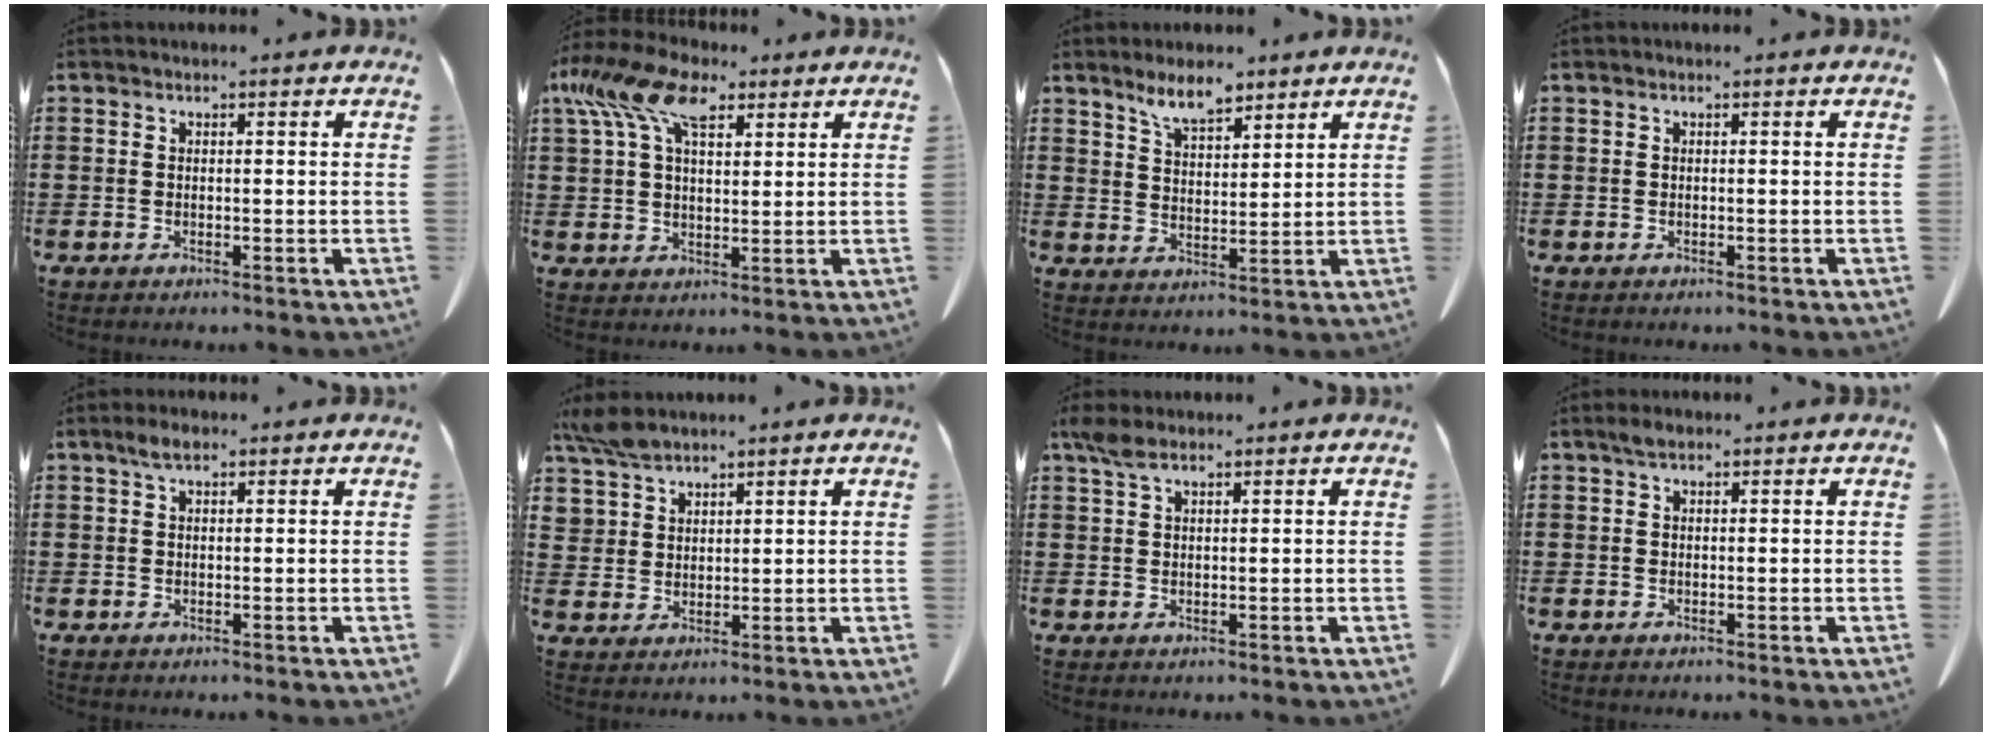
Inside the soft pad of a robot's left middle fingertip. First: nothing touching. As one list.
[{"total": 11.1, "force": [6.4, 5.1, 7.4], "torque": [-0.170, 0.001, 0.118]}, {"total": 5.8, "force": [5.0, 1.6, 2.7], "torque": [-0.066, -0.010, 0.092]}, {"total": 0.0}, {"total": 2.1, "force": [1.3, 0.9, 1.4], "torque": [-0.031, 0.004, 0.024]}, {"total": 4.3, "force": [3.7, 1.9, 0.9], "torque": [-0.034, -0.003, 0.073]}, {"total": 3.0, "force": [2.1, 1.0, 1.9], "torque": [-0.043, 0.002, 0.039]}, {"total": 1.4, "force": [0.9, 0.8, 0.7], "torque": [-0.018, 0.003, 0.017]}]